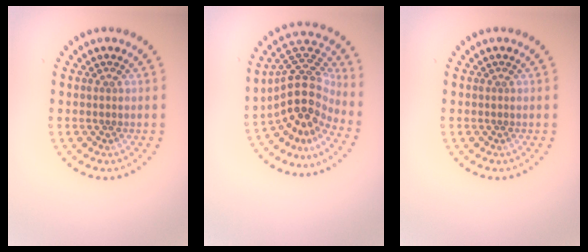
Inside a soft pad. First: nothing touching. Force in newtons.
{"total": 5.2, "press": 3.9, "slide": 3.4}
{"total": 0.0}